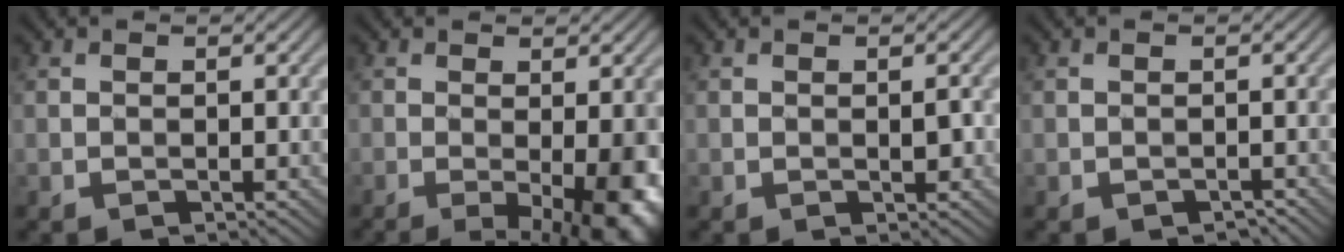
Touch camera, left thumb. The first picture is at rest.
{"total": 8.7, "force": [-2.6, 2.2, 8.0], "torque": [-0.100, -0.002, -0.034]}
{"total": 1.1, "force": [-0.3, 0.4, 1.0], "torque": [-0.014, -0.002, -0.004]}
{"total": 0.9, "force": [-0.7, 0.4, 0.3], "torque": [-0.007, -0.004, -0.013]}